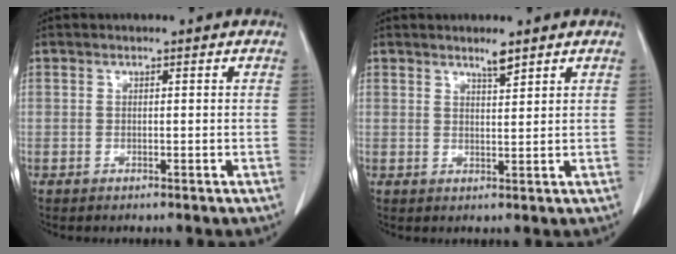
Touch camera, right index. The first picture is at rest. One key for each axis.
{"total": 2.3, "fx": 1.9, "fy": 0.0, "fz": 1.3, "tx": -0.026, "ty": -0.003, "tz": 0.034}